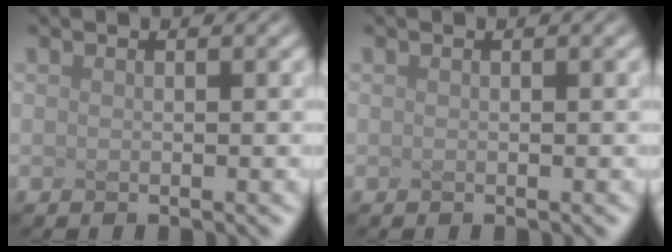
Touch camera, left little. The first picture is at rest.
{"total": 0.0}